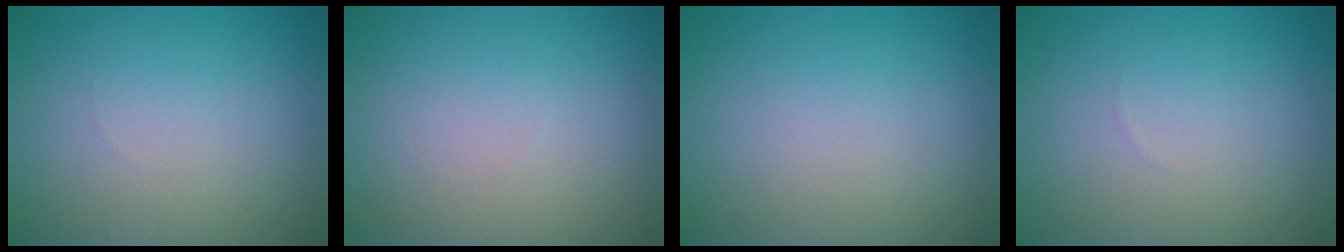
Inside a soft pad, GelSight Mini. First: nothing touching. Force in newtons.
{"total": 0.0}
{"total": 0.0}
{"total": 0.0}